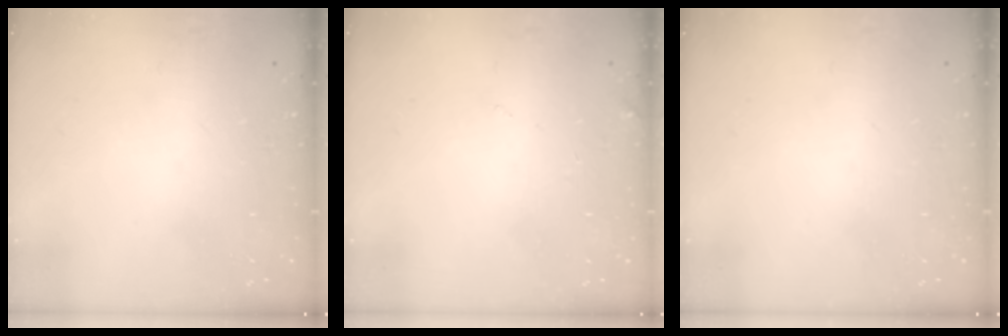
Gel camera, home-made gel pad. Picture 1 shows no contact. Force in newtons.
{"total": 2.2, "press": 2.2, "slide": 0.2}
{"total": 0.0}